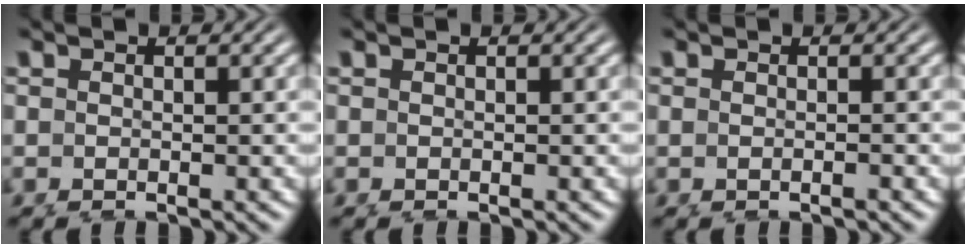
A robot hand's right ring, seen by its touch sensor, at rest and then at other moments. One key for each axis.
{"total": 0.0}
{"total": 0.7, "fx": -0.3, "fy": -0.3, "fz": 0.5, "tx": -0.009, "ty": 0.002, "tz": -0.003}